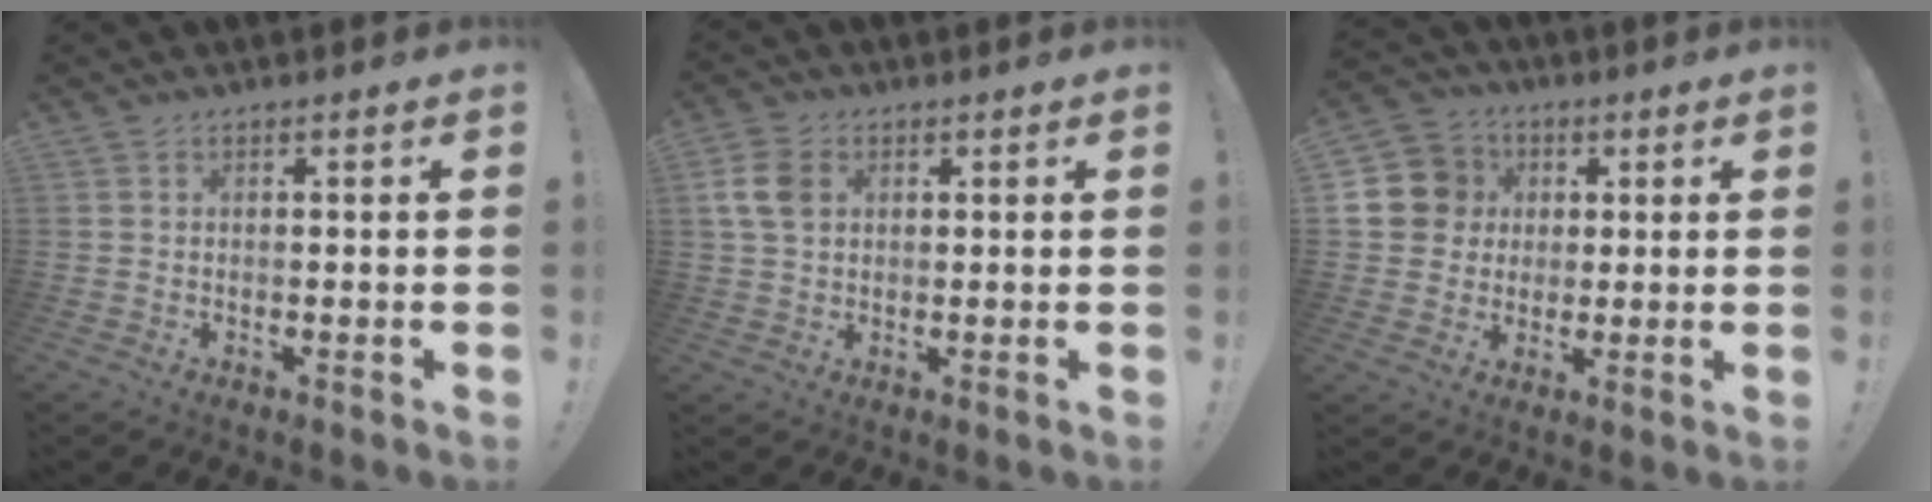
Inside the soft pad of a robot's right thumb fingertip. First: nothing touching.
{"total": 8.2, "force": [2.2, 6.0, 5.1], "torque": [-0.104, 0.004, 0.043]}
{"total": 10.8, "force": [1.8, 10.2, 3.1], "torque": [-0.042, -0.001, 0.041]}